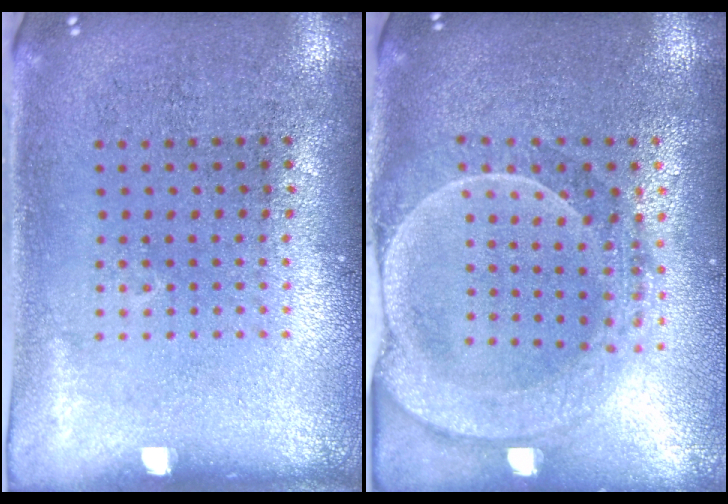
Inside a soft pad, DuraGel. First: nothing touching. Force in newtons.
{"total": 2.3, "press": 2.1, "slide": 0.9}